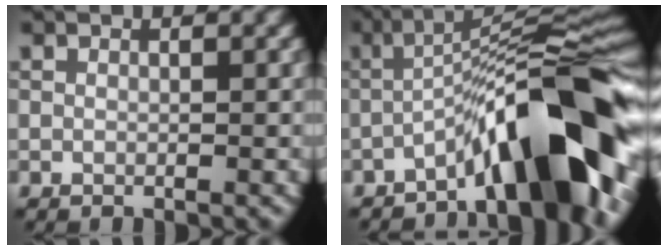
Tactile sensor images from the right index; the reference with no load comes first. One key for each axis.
{"total": 11.4, "fx": -5.6, "fy": 2.2, "fz": 9.8, "tx": -0.130, "ty": 0.027, "tz": -0.096}